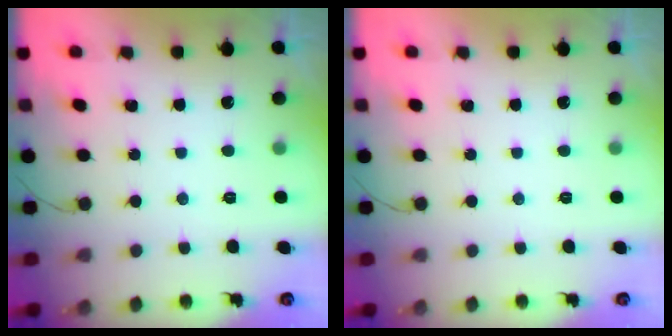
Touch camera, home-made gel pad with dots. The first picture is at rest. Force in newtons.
{"total": 0.0}